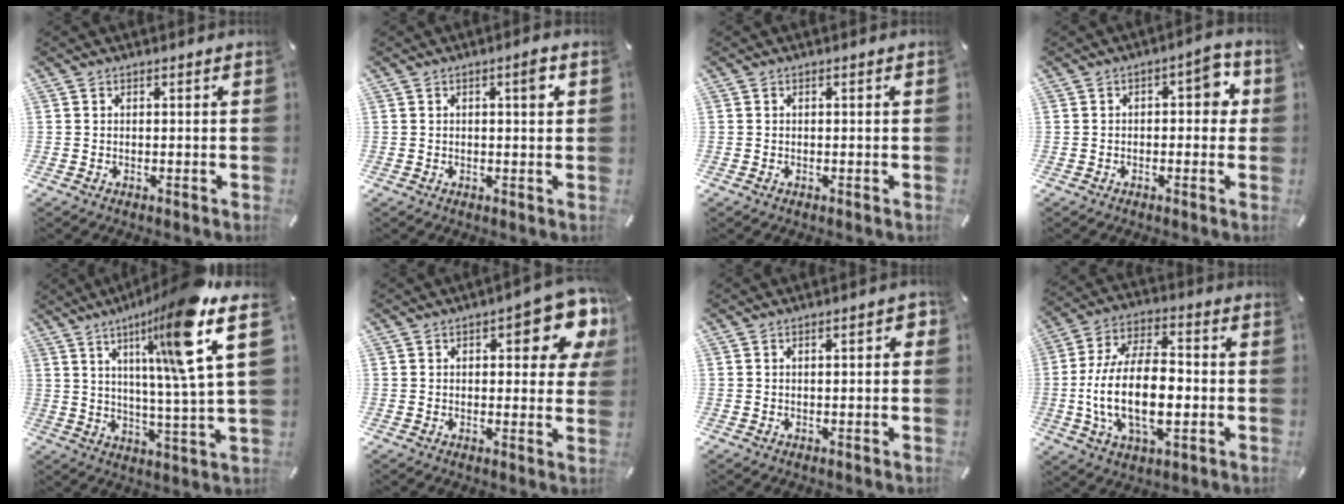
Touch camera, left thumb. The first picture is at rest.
{"total": 3.3, "force": [1.1, 0.8, 3.0], "torque": [-0.037, -0.003, 0.009]}
{"total": 0.6, "force": [-0.1, 0.1, 0.5], "torque": [-0.010, -0.002, -0.002]}
{"total": 5.9, "force": [0.2, 3.2, 5.0], "torque": [-0.063, 0.005, -0.006]}
{"total": 20.6, "force": [10.3, 1.6, 17.7], "torque": [-0.272, -0.051, 0.136]}
{"total": 12.6, "force": [5.4, 5.0, 10.3], "torque": [-0.123, -0.035, 0.088]}
{"total": 2.9, "force": [0.2, 1.1, 2.7], "torque": [-0.041, 0.004, 0.000]}
{"total": 18.0, "force": [-3.4, 9.9, 14.6], "torque": [-0.293, 0.005, -0.060]}